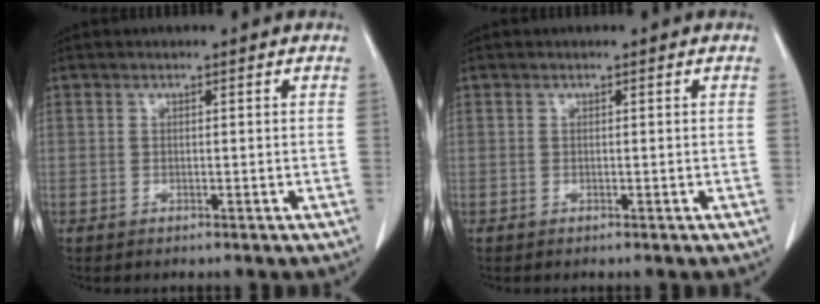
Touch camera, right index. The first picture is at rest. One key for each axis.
{"total": 0.0}